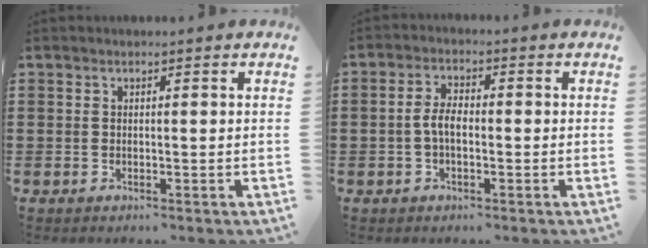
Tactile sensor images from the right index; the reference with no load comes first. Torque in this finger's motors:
{"motor_torque": [0.86, 0.20, 0.37, 0.10]}